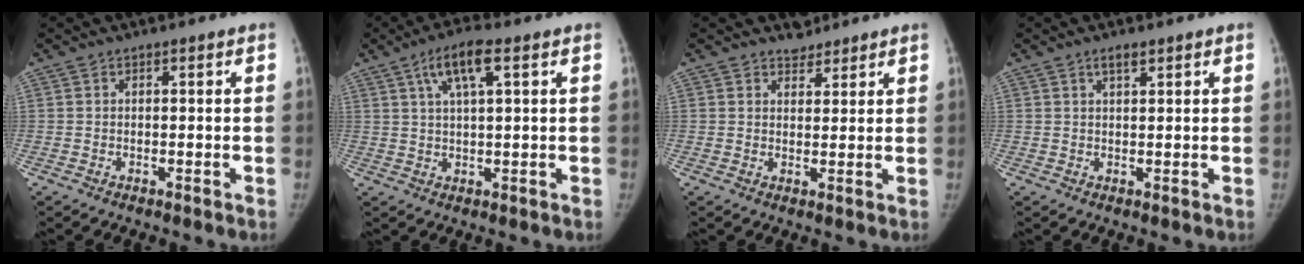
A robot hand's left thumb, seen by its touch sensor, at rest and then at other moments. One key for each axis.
{"total": 7.2, "fx": 3.2, "fy": 1.8, "fz": 6.2, "tx": -0.119, "ty": 0.002, "tz": 0.060}
{"total": 2.8, "fx": 2.3, "fy": 1.6, "fz": -0.2, "tx": 0.024, "ty": -0.017, "tz": 0.028}
{"total": 2.1, "fx": 1.4, "fy": 0.7, "fz": 1.4, "tx": -0.020, "ty": -0.007, "tz": 0.024}